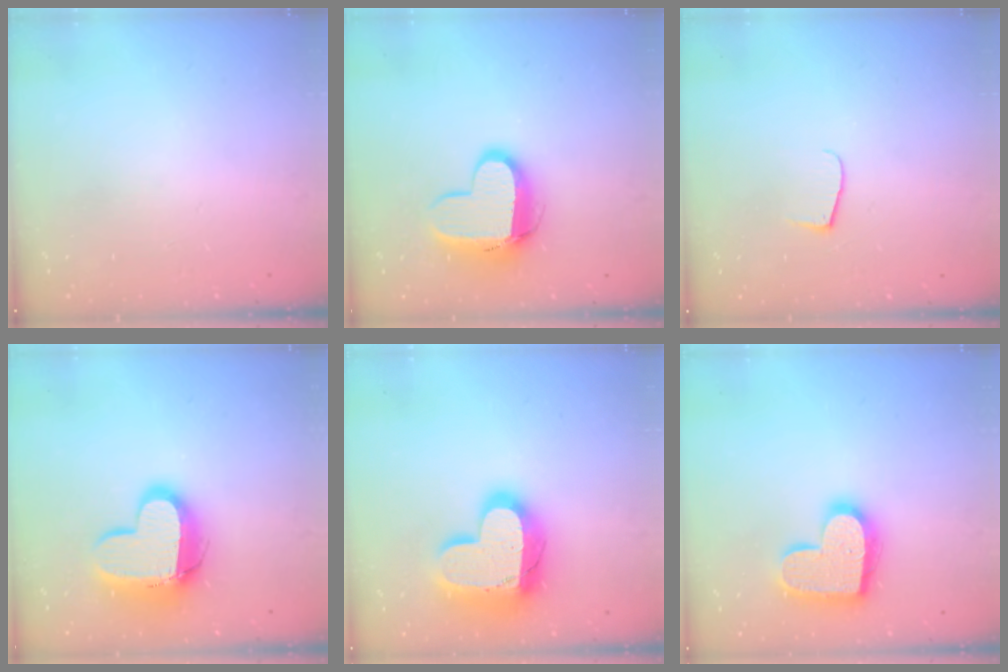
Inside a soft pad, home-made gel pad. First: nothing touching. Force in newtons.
{"total": 11.4, "press": 11.4, "slide": 1.1}
{"total": 6.3, "press": 6.2, "slide": 0.8}
{"total": 14.8, "press": 14.7, "slide": 1.2}
{"total": 20.0, "press": 20.0, "slide": 1.6}
{"total": 17.0, "press": 17.0, "slide": 1.1}